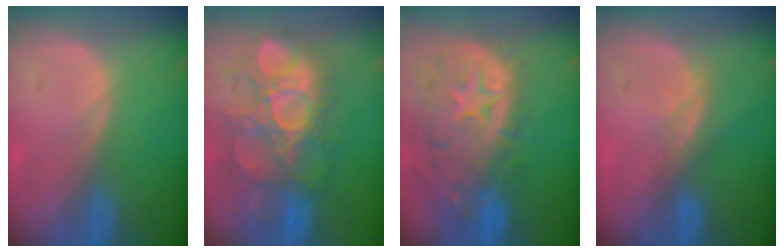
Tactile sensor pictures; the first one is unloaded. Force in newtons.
{"total": 11.7, "press": 11.1, "slide": 3.7}
{"total": 13.9, "press": 11.4, "slide": 8.1}
{"total": 2.5, "press": 2.1, "slide": 1.4}